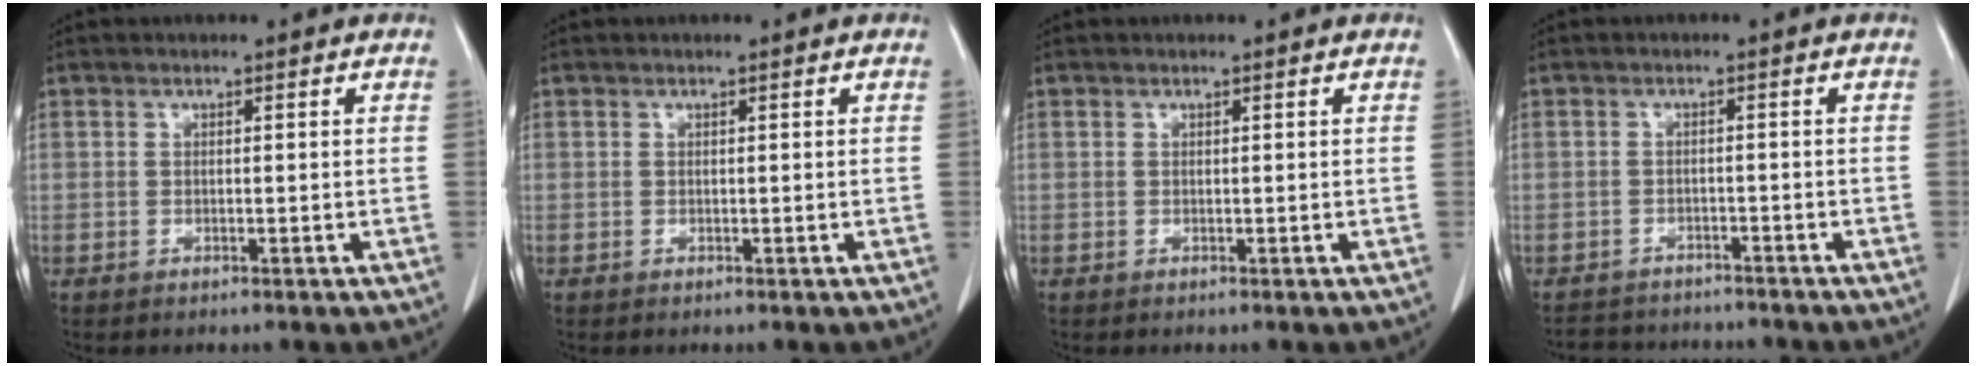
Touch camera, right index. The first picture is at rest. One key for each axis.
{"total": 0.0}
{"total": 0.0}
{"total": 7.1, "fx": -6.6, "fy": 2.6, "fz": 1.0, "tx": -0.012, "ty": 0.005, "tz": -0.089}